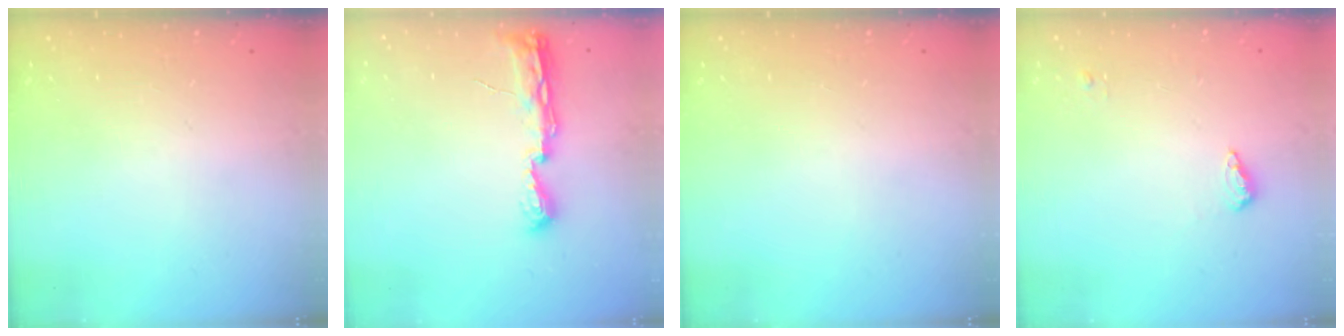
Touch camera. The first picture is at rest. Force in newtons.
{"total": 7.9, "press": 7.8, "slide": 0.8}
{"total": 0.0}
{"total": 5.0, "press": 4.9, "slide": 1.1}